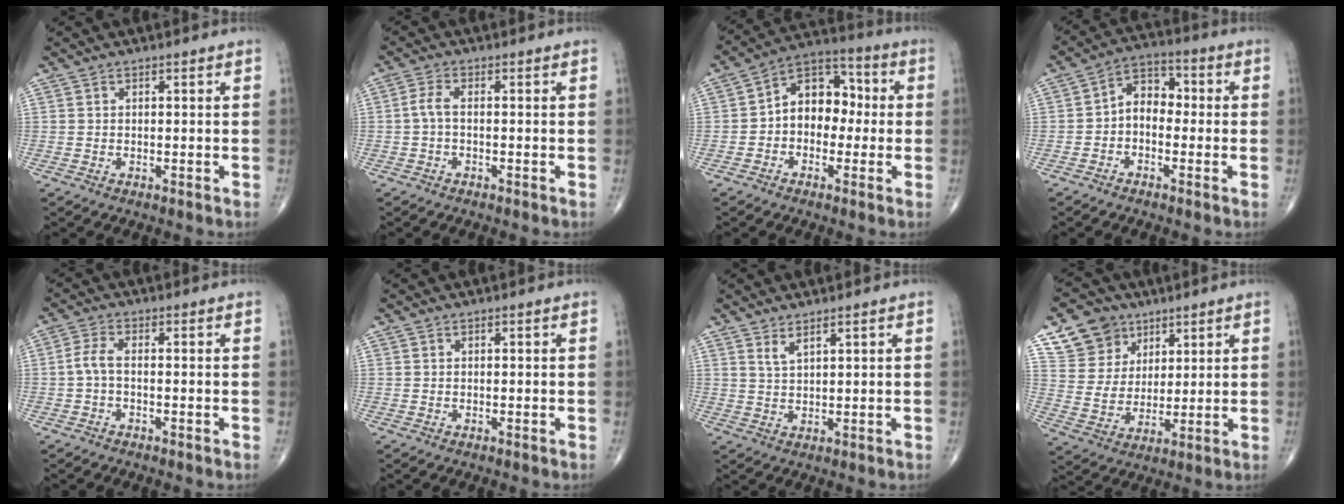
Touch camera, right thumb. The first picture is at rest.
{"total": 2.5, "force": [-0.4, 0.9, 2.3], "torque": [-0.053, 0.004, -0.013]}
{"total": 10.8, "force": [-0.4, 7.8, 7.4], "torque": [-0.077, 0.044, -0.023]}
{"total": 6.6, "force": [-1.0, 4.7, 4.5], "torque": [-0.048, 0.031, -0.035]}
{"total": 2.9, "force": [-0.7, 1.1, 2.6], "torque": [-0.061, 0.006, -0.019]}
{"total": 0.0}
{"total": 2.5, "force": [1.8, 0.5, 1.7], "torque": [-0.036, -0.016, 0.040]}
{"total": 11.3, "force": [6.6, 8.7, 3.0], "torque": [-0.027, -0.029, 0.131]}